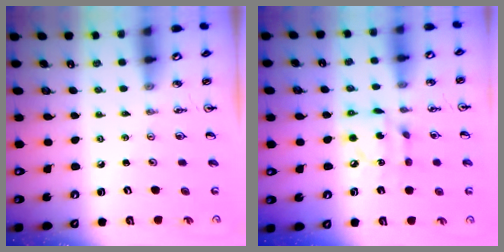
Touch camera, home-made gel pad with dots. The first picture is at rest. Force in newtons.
{"total": 10.6, "press": 10.6, "slide": 0.7}